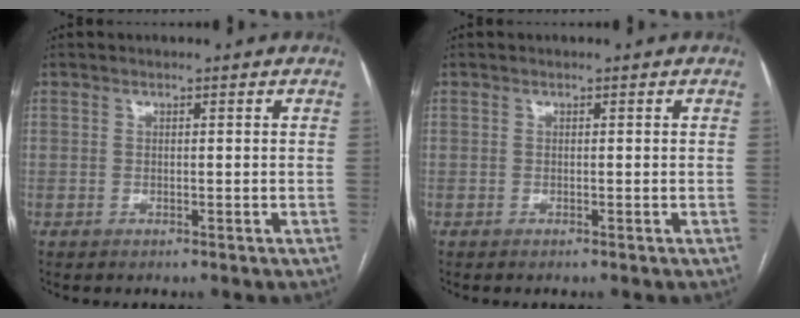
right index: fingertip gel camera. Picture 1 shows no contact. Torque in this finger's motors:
{"motor_torque": [-0.03, -0.01, 0.00, 0.01]}